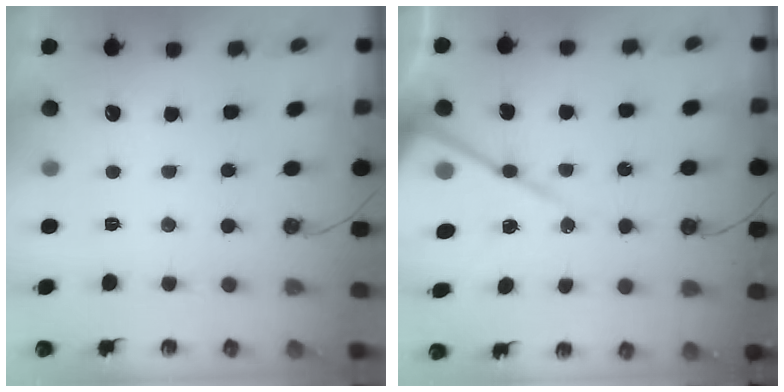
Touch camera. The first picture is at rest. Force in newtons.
{"total": 16.8, "press": 16.8, "slide": 1.7}